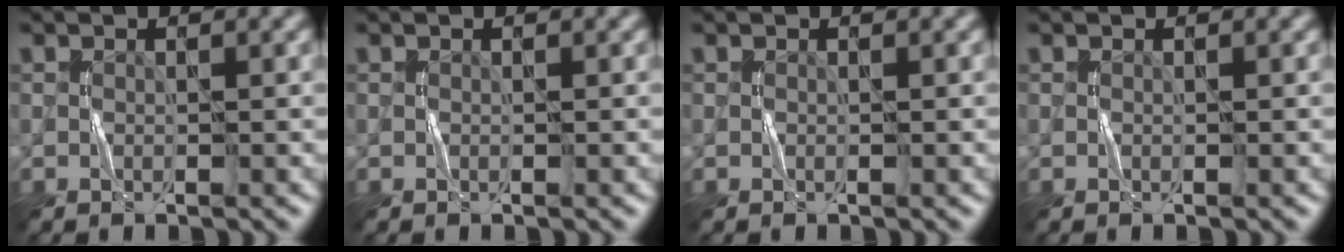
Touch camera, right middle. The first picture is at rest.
{"total": 0.0}
{"total": 0.0}
{"total": 0.0}